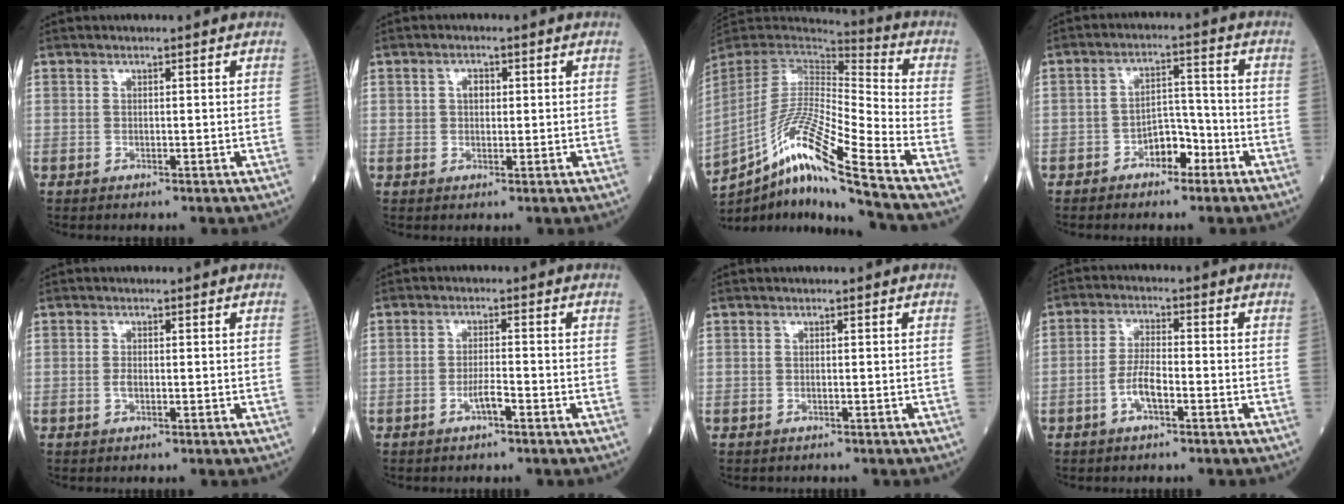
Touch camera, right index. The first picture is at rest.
{"total": 1.9, "force": [0.4, 1.3, 1.3], "torque": [-0.026, 0.007, 0.008]}
{"total": 19.5, "force": [-13.4, -1.0, 14.1], "torque": [-0.303, -0.022, -0.256]}
{"total": 5.0, "force": [-3.0, 2.5, 3.1], "torque": [-0.046, 0.018, -0.052]}
{"total": 1.1, "force": [-0.3, 0.4, 0.9], "torque": [-0.020, 0.001, -0.005]}
{"total": 2.5, "force": [-1.4, 0.2, 2.1], "torque": [-0.036, 0.002, -0.027]}
{"total": 0.7, "force": [-0.6, 0.4, 0.0], "torque": [-0.004, 0.003, -0.011]}
{"total": 4.4, "force": [-2.1, 1.1, 3.8], "torque": [-0.077, 0.008, -0.040]}